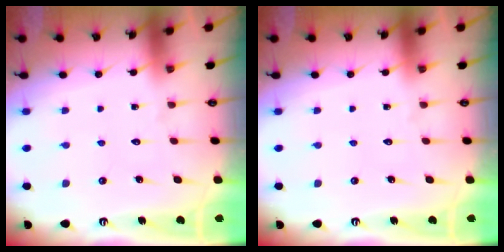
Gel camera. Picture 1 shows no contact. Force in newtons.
{"total": 0.0}